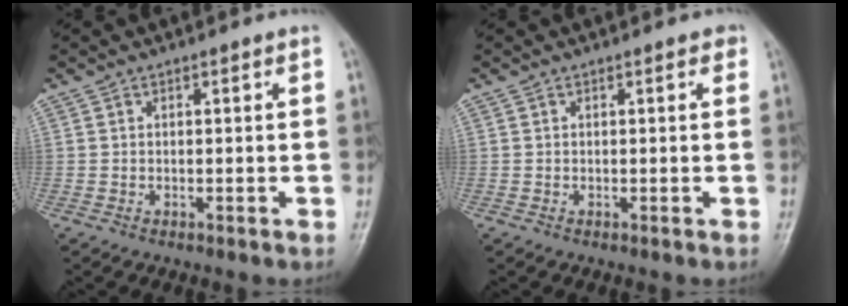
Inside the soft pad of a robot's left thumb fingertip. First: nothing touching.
{"total": 0.6, "force": [0.2, 0.4, 0.4], "torque": [0.004, 0.002, -0.004]}